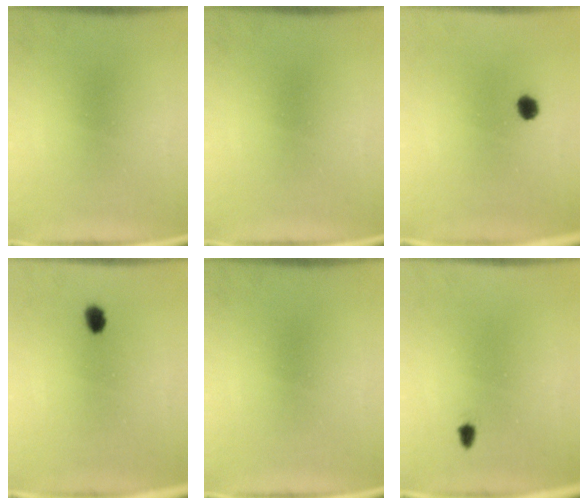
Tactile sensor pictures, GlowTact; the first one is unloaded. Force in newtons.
{"total": 0.0}
{"total": 1.8}
{"total": 2.3}
{"total": 0.0}
{"total": 1.1}